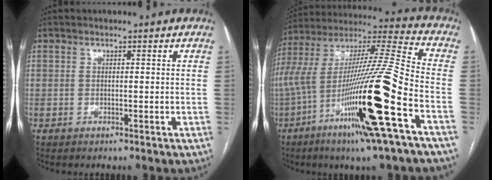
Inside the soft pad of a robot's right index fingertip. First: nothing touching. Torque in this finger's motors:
{"motor_torque": [2.14, 0.00, 1.05, 0.21]}